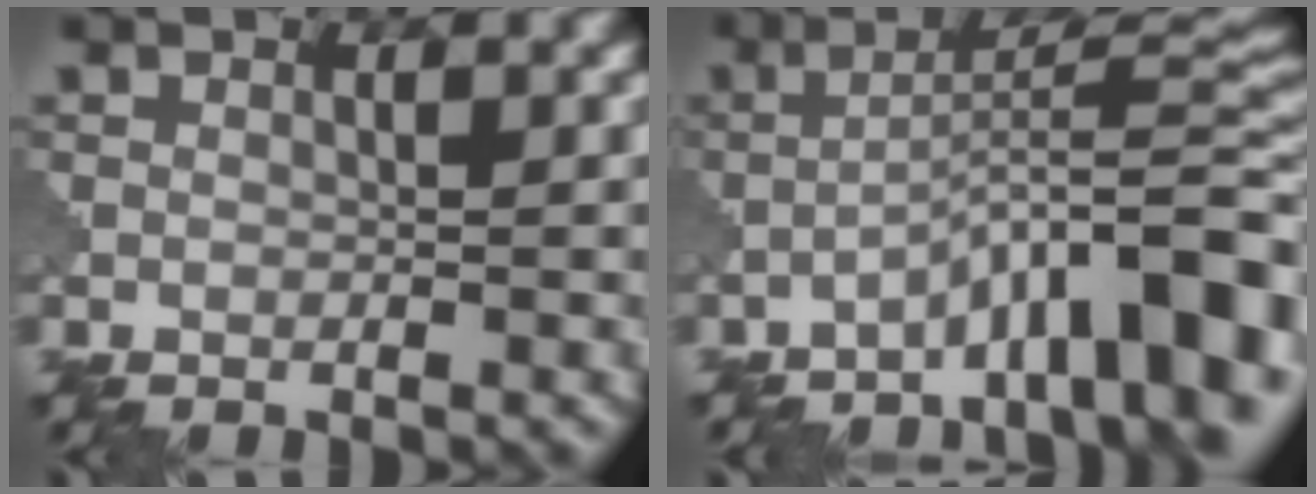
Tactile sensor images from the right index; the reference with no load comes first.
{"total": 10.6, "force": [-5.7, 2.3, 8.6], "torque": [-0.116, 0.022, -0.091]}